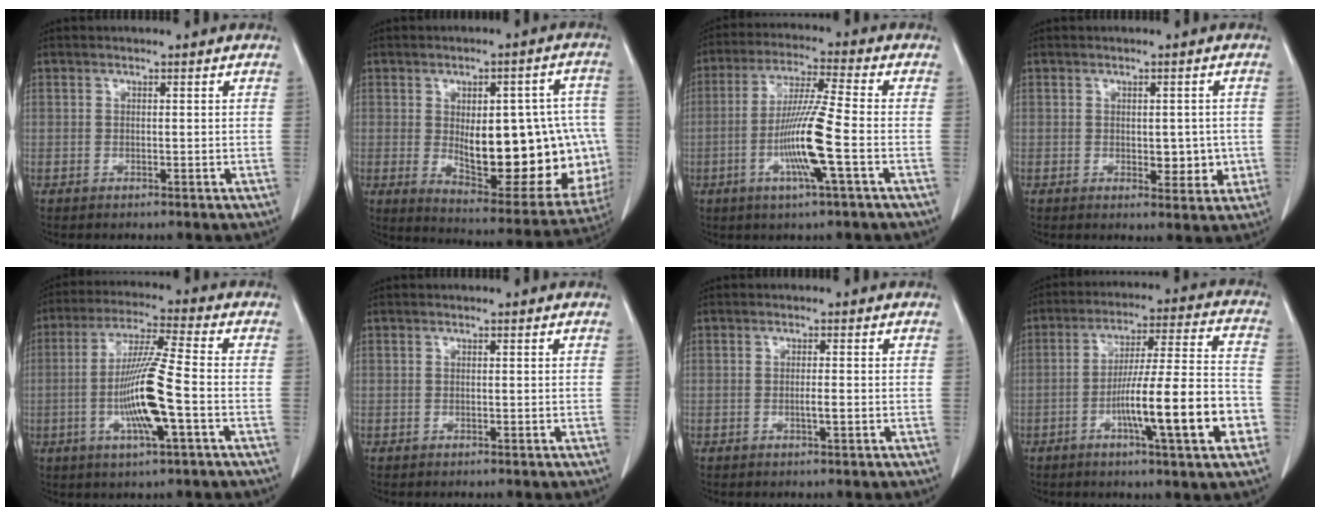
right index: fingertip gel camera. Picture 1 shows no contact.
{"total": 22.9, "force": [-1.9, 8.6, 21.1], "torque": [-0.225, 0.017, 0.009]}
{"total": 10.9, "force": [-3.1, -0.6, 10.4], "torque": [-0.205, -0.012, -0.063]}
{"total": 4.3, "force": [-0.5, 2.4, 3.6], "torque": [-0.034, -0.003, 0.001]}
{"total": 11.9, "force": [-2.8, 0.1, 11.5], "torque": [-0.223, -0.010, -0.057]}
{"total": 0.0}
{"total": 1.4, "force": [-0.4, 0.0, 1.4], "torque": [-0.025, -0.002, -0.006]}
{"total": 16.3, "force": [-5.4, 0.8, 15.4], "torque": [-0.247, 0.003, -0.083]}